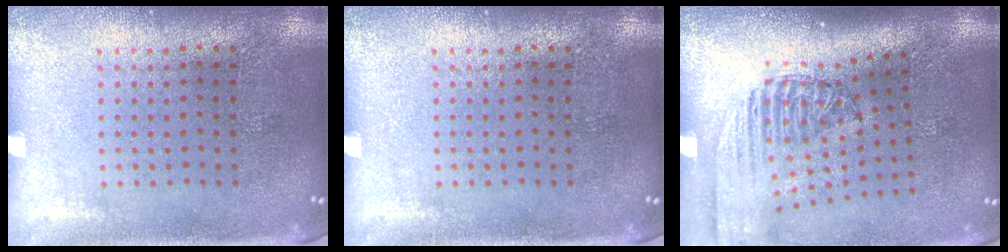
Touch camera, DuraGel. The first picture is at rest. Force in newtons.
{"total": 0.0}
{"total": 2.4, "press": 1.8, "slide": 1.6}